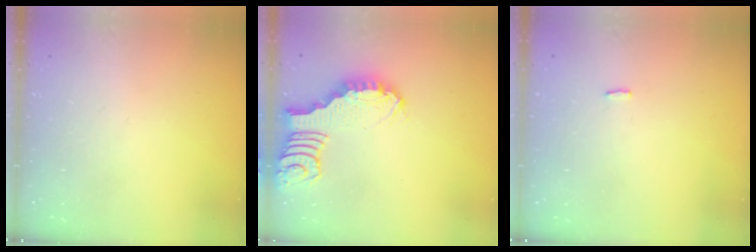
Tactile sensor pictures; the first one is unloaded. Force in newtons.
{"total": 2.0, "press": 2.0, "slide": 0.1}
{"total": 2.2, "press": 2.1, "slide": 0.4}